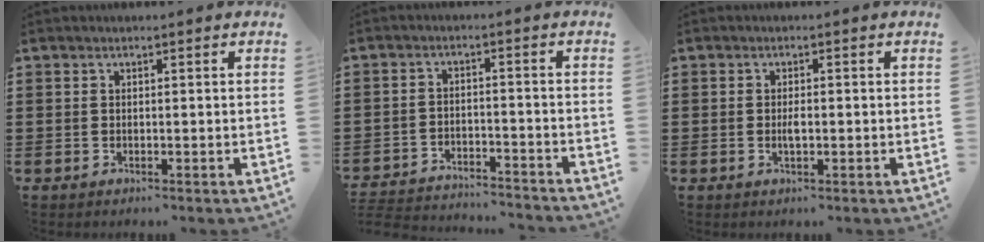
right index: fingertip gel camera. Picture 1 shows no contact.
{"total": 4.2, "force": [-4.1, 0.2, 0.6], "torque": [-0.022, -0.002, -0.088]}
{"total": 1.9, "force": [-0.2, 0.6, 1.8], "torque": [-0.034, 0.000, -0.004]}